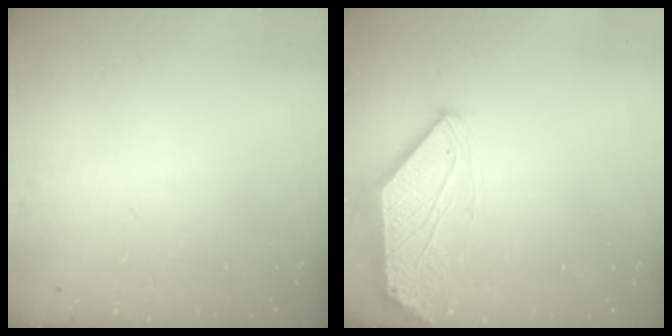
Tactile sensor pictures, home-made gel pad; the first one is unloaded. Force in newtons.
{"total": 0.5, "press": 0.5, "slide": 0.3}